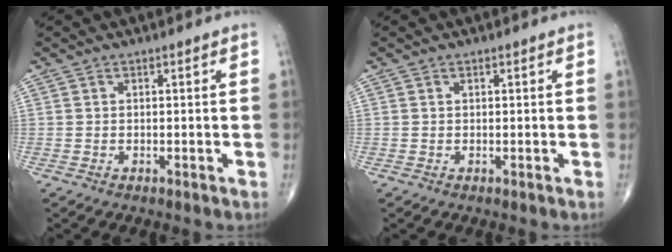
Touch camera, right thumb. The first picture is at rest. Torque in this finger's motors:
{"motor_torque": [-0.14, -0.09, 0.18, 0.02, 0.04]}